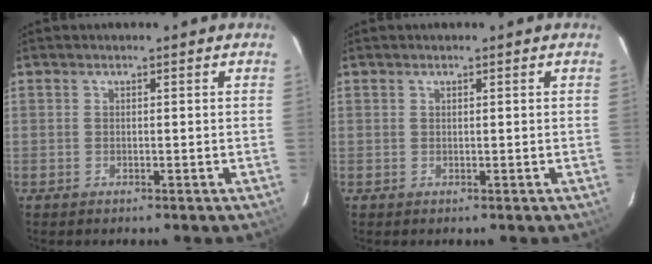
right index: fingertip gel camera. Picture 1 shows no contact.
{"total": 0.0}